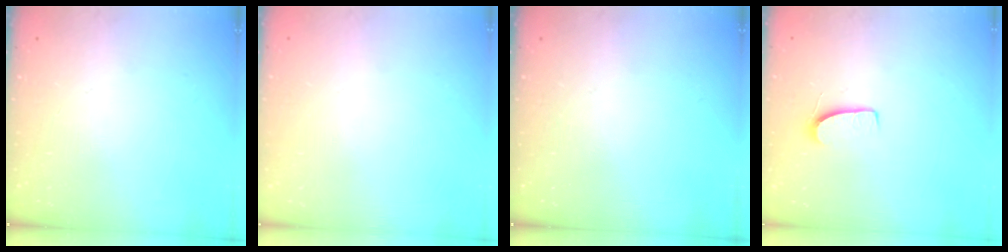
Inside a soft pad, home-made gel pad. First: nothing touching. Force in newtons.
{"total": 0.0}
{"total": 0.0}
{"total": 7.1, "press": 7.1, "slide": 0.5}